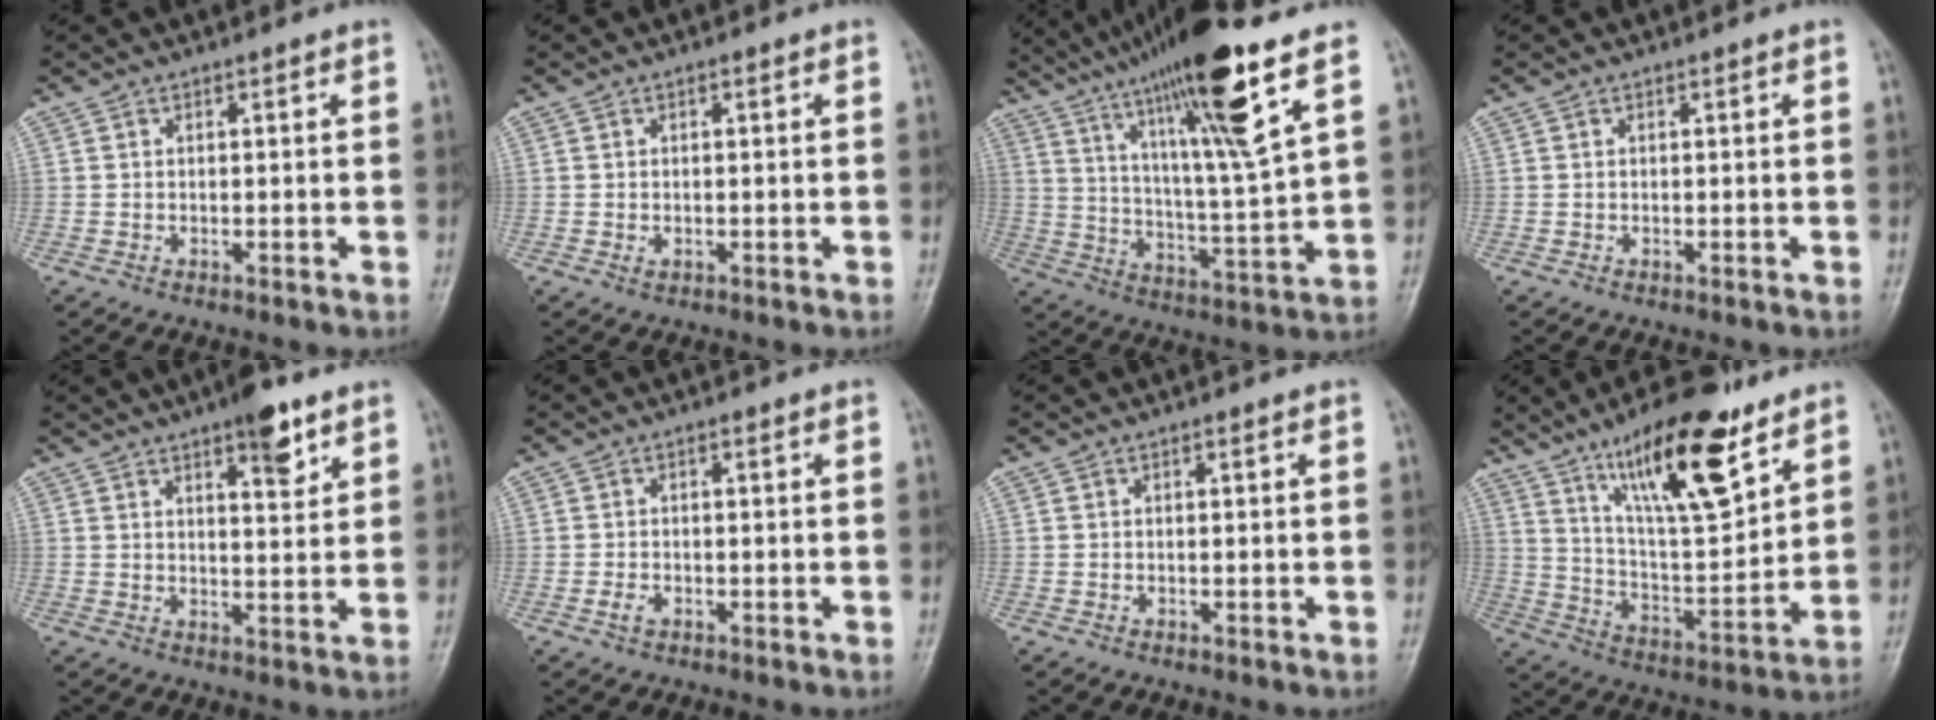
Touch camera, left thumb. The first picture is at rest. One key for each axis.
{"total": 1.2, "fx": -0.1, "fy": 0.8, "fz": 0.9, "tx": -0.013, "ty": 0.003, "tz": 0.000}
{"total": 20.7, "fx": 12.4, "fy": 1.5, "fz": 16.5, "tx": -0.271, "ty": -0.047, "tz": 0.211}
{"total": 0.0}
{"total": 7.0, "fx": 4.3, "fy": 2.2, "fz": 5.1, "tx": -0.058, "ty": -0.023, "tz": 0.059}
{"total": 1.7, "fx": -0.7, "fy": 1.1, "fz": 1.1, "tx": -0.021, "ty": 0.003, "tz": -0.016}
{"total": 0.0}
{"total": 19.7, "fx": 12.0, "fy": 6.0, "fz": 14.4, "tx": -0.208, "ty": -0.062, "tz": 0.214}